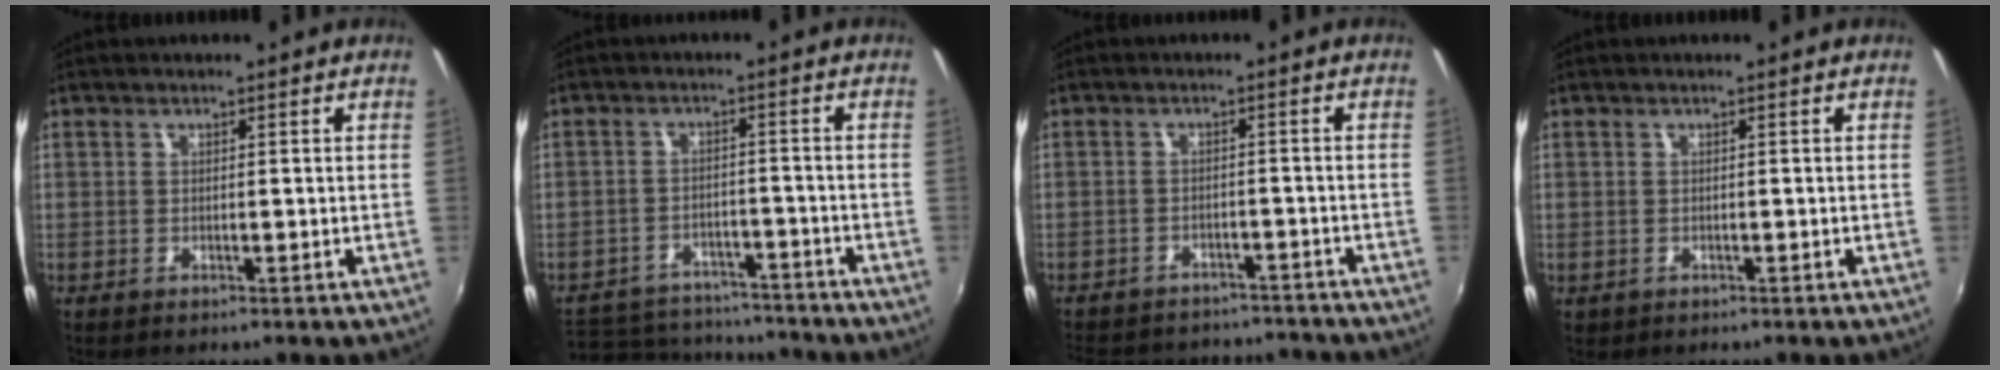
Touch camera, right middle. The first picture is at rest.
{"total": 14.0, "force": [-11.8, 6.2, 4.5], "torque": [-0.117, 0.016, -0.158]}
{"total": 17.2, "force": [-14.9, 6.2, 5.7], "torque": [-0.131, 0.011, -0.195]}
{"total": 0.6, "force": [-0.2, 0.5, 0.2], "torque": [-0.004, -0.001, -0.001]}